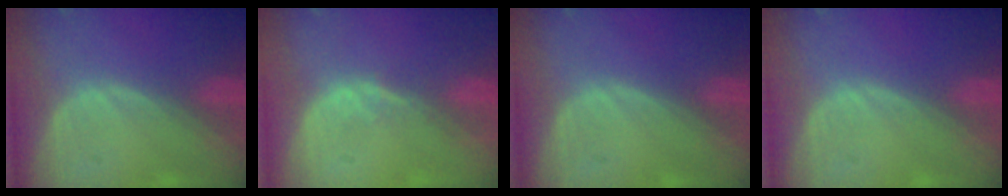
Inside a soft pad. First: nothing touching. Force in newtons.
{"total": 1.5, "press": 1.2, "slide": 0.9}
{"total": 0.0}
{"total": 0.0}